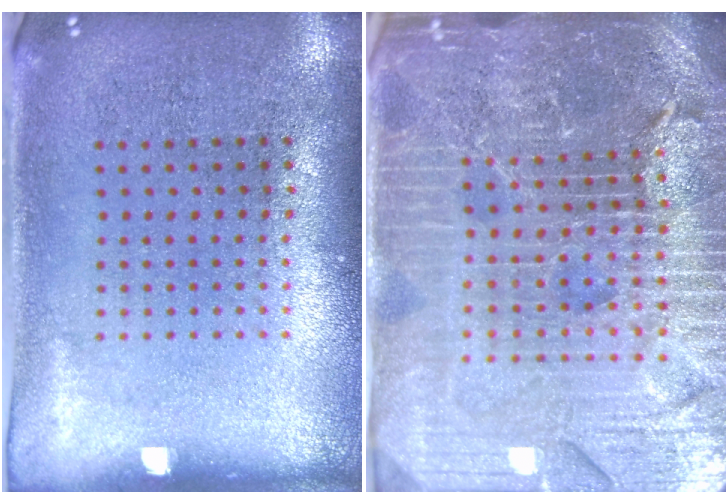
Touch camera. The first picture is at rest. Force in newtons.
{"total": 5.9, "press": 5.3, "slide": 2.7}